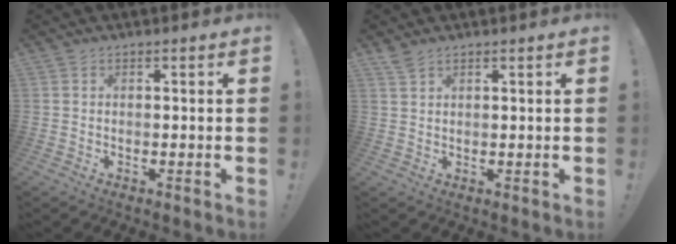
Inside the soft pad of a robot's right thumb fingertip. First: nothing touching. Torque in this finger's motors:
{"motor_torque": [-0.54, 0.37, -0.19, 0.37, -0.05]}